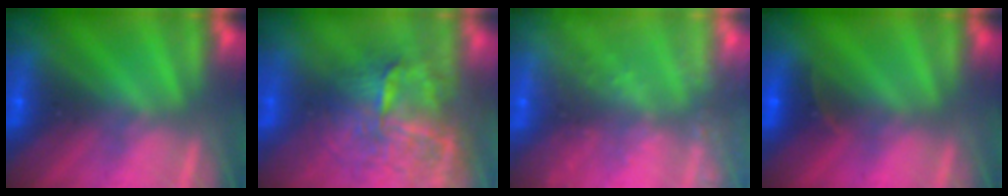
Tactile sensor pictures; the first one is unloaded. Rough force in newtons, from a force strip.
{"total": 7.2}
{"total": 6.9}
{"total": 2.6}